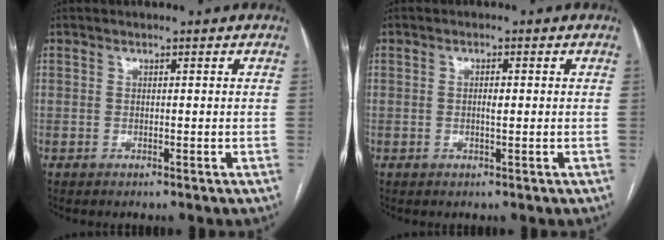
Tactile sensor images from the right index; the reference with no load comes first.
{"total": 1.7, "force": [0.1, 0.4, 1.7], "torque": [-0.032, 0.001, 0.003]}